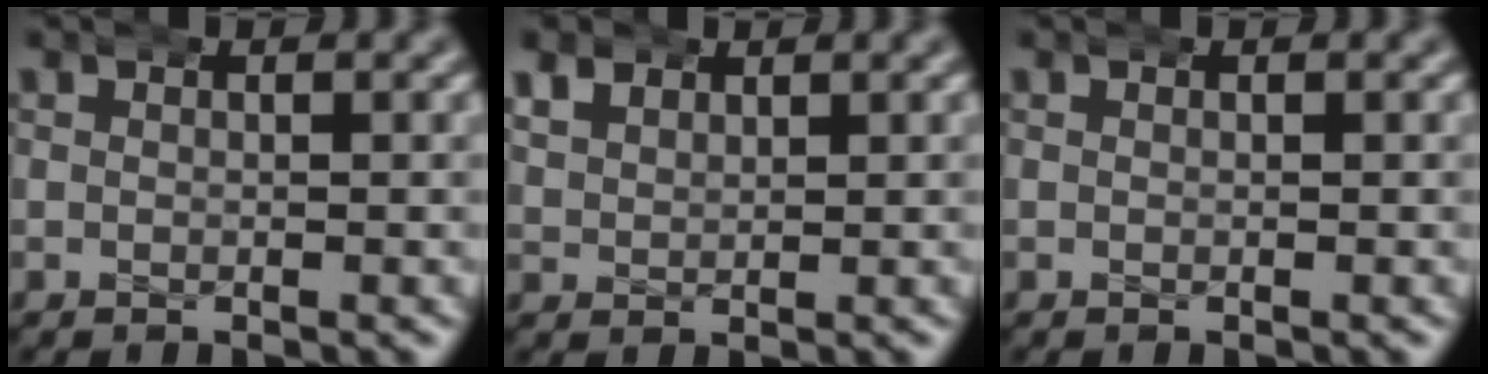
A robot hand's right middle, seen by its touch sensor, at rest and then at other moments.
{"total": 2.4, "force": [1.7, 1.5, 0.7], "torque": [-0.019, -0.001, 0.036]}
{"total": 0.0}